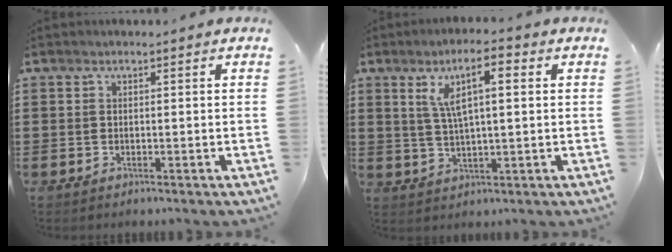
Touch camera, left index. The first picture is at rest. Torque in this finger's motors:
{"motor_torque": [-0.11, 0.69, 0.03, -0.05]}